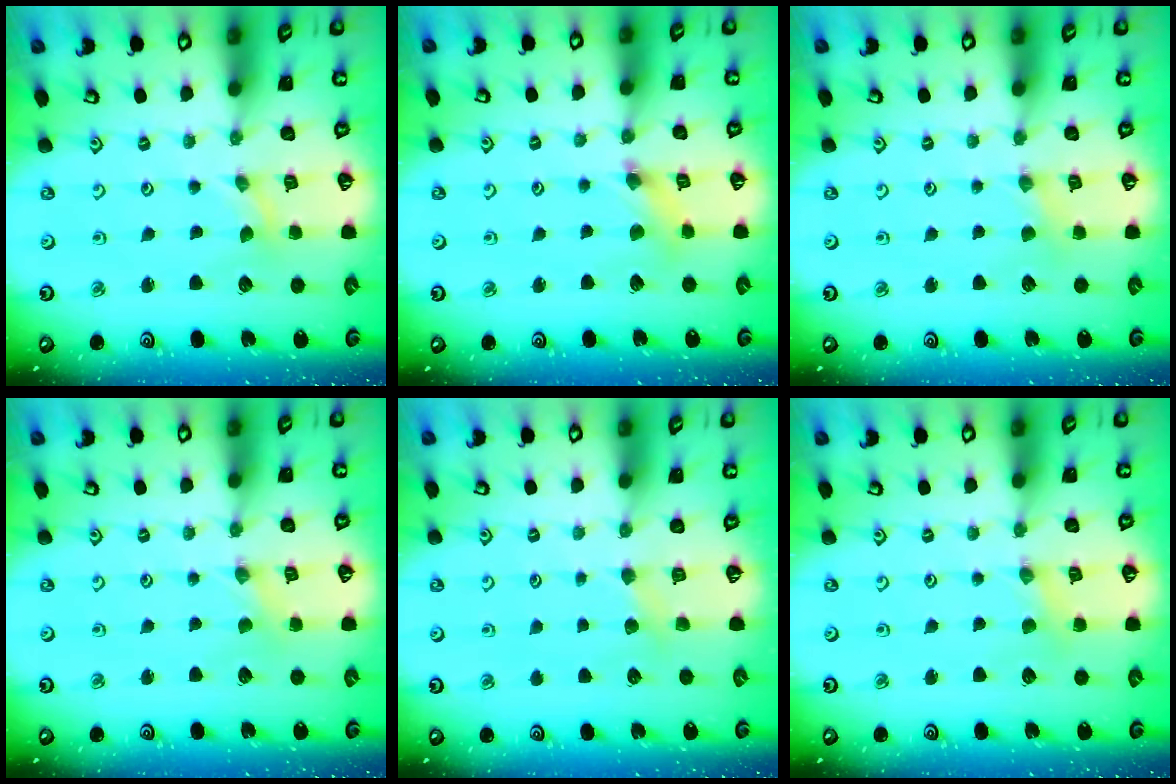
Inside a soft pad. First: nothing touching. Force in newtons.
{"total": 3.4, "press": 3.4, "slide": 0.3}
{"total": 2.3, "press": 2.3, "slide": 0.4}
{"total": 0.0}
{"total": 3.2, "press": 3.2, "slide": 0.6}
{"total": 2.0, "press": 1.9, "slide": 0.4}